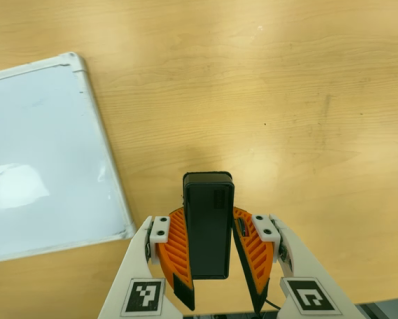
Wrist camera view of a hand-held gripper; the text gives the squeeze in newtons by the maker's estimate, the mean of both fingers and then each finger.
{"total": 7.6, "left": 6.9, "right": 8.4}